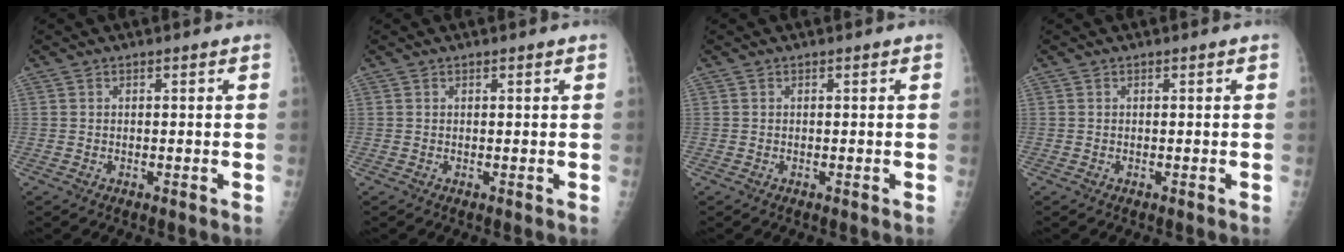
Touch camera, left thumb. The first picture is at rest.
{"total": 0.5, "force": [0.3, 0.1, 0.4], "torque": [-0.008, 0.000, 0.004]}
{"total": 0.0}
{"total": 0.0}